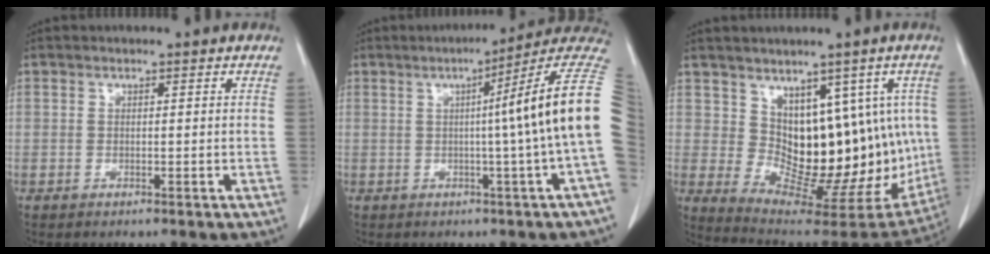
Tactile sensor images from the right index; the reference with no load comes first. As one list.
[{"total": 13.1, "force": [1.1, -2.4, 12.8], "torque": [-0.146, 0.016, 0.004]}, {"total": 16.1, "force": [2.5, 9.1, 13.1], "torque": [-0.159, 0.002, 0.065]}]